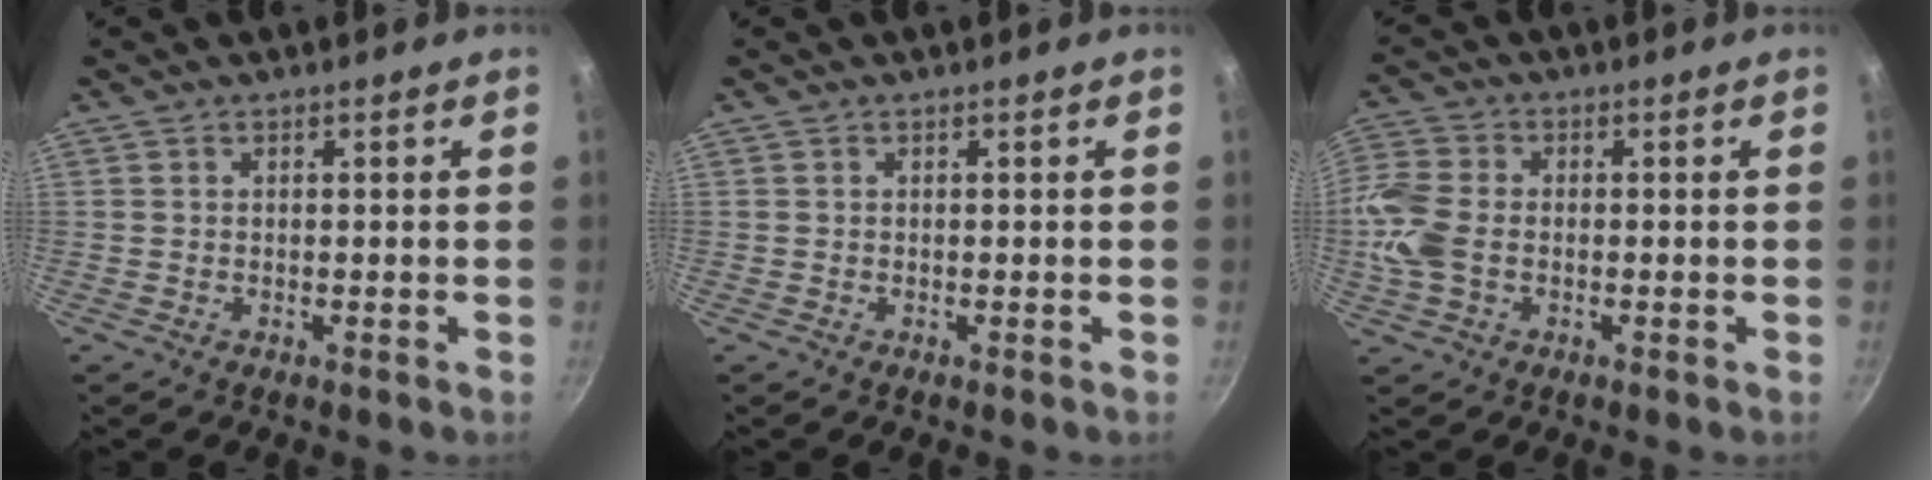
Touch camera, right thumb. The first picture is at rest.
{"total": 0.0}
{"total": 10.9, "force": [-1.4, 7.8, 7.5], "torque": [-0.168, 0.013, -0.042]}